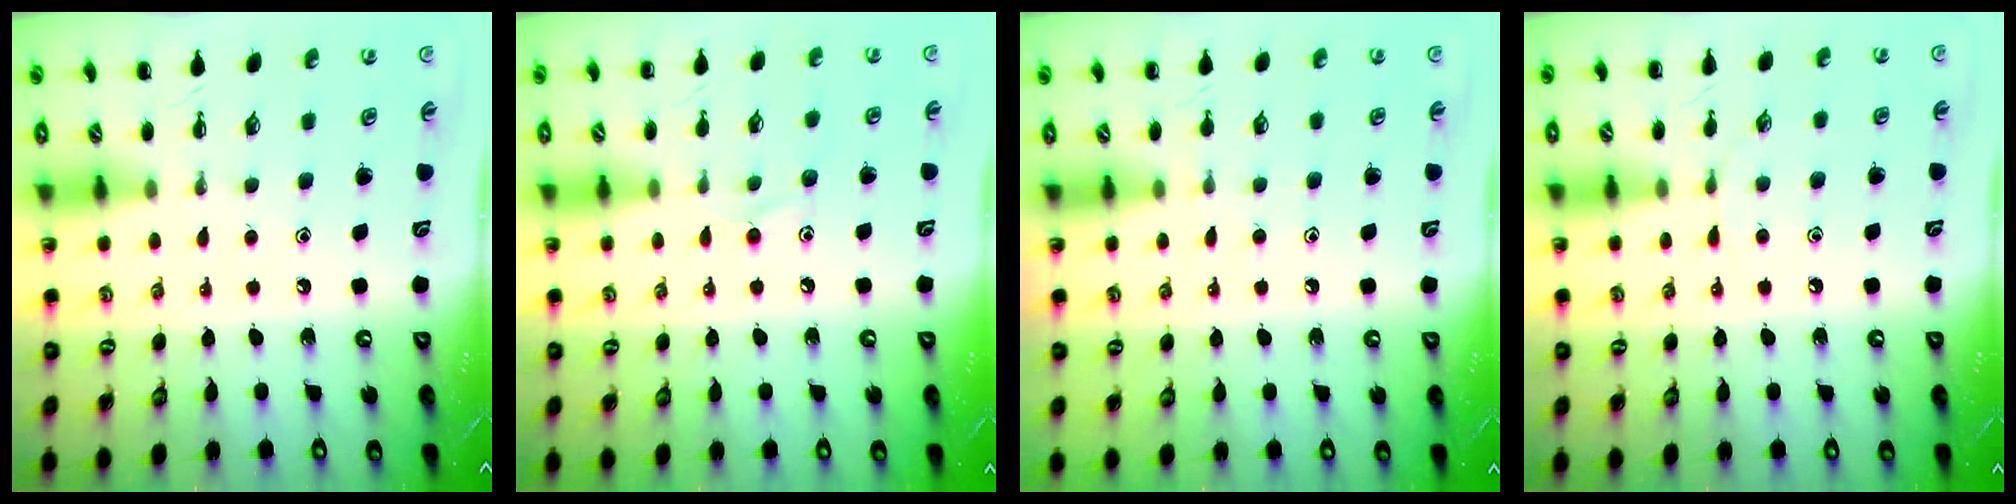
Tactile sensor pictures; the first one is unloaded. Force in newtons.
{"total": 6.2, "press": 5.9, "slide": 1.9}
{"total": 4.2, "press": 4.0, "slide": 1.2}
{"total": 3.8, "press": 3.6, "slide": 1.4}